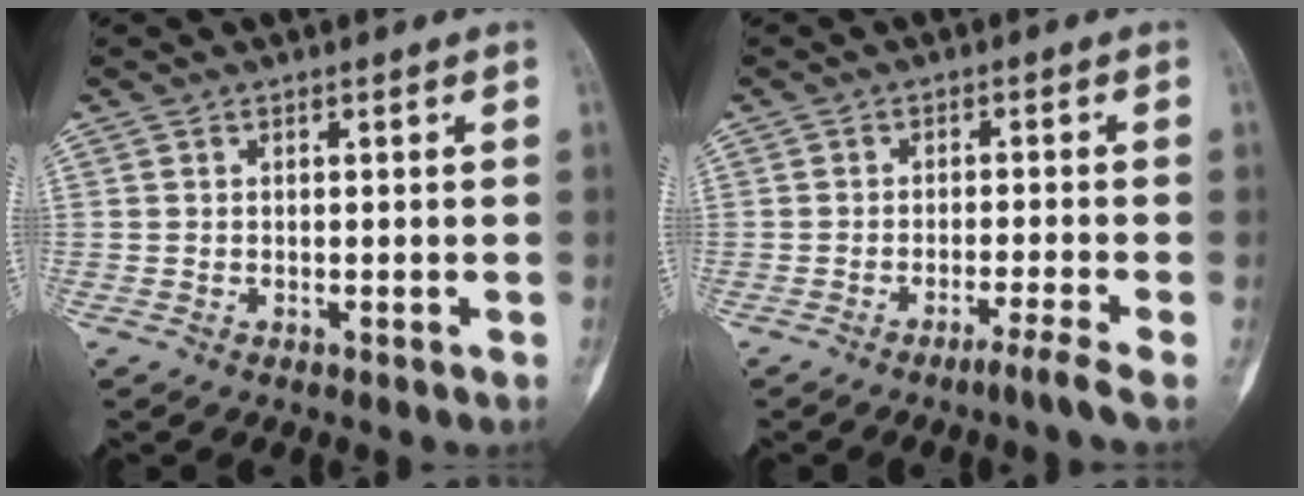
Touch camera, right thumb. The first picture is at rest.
{"total": 3.4, "force": [-2.4, -1.3, 2.0], "torque": [-0.050, 0.006, -0.048]}